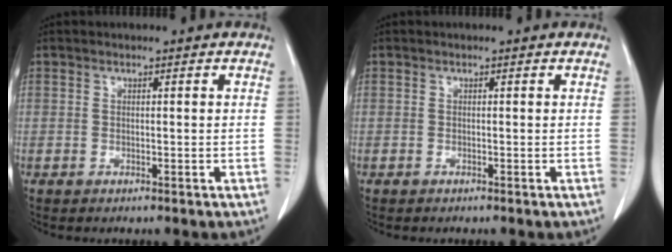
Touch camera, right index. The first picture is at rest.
{"total": 0.0}